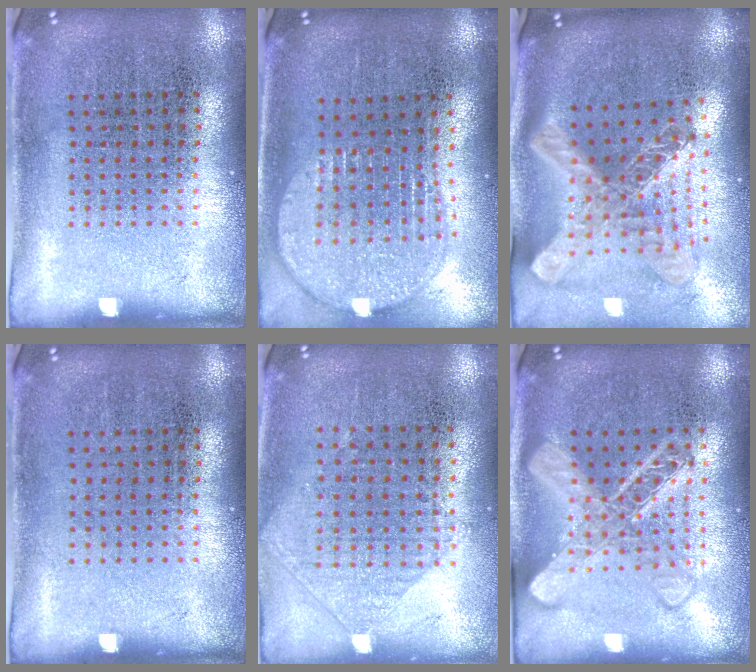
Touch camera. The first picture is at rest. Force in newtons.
{"total": 1.9, "press": 1.6, "slide": 1.0}
{"total": 2.8, "press": 2.0, "slide": 2.0}
{"total": 0.0}
{"total": 0.9, "press": 0.9, "slide": 0.3}
{"total": 2.9, "press": 2.8, "slide": 0.5}